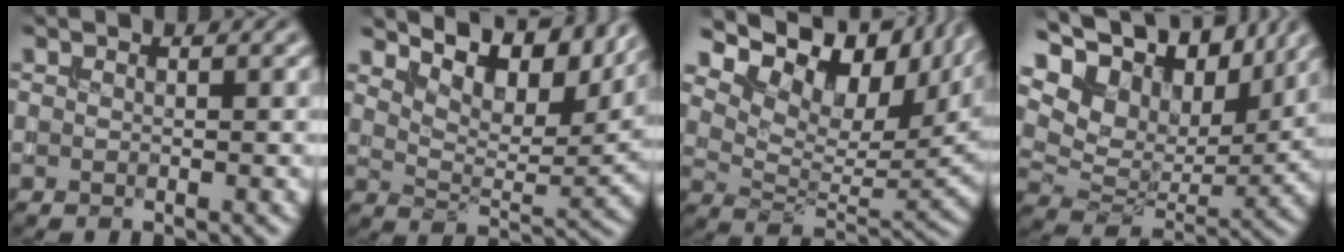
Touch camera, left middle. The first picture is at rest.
{"total": 9.4, "force": [7.0, 3.3, 5.3], "torque": [-0.084, 0.002, 0.111]}
{"total": 15.0, "force": [8.6, 7.6, 9.6], "torque": [-0.160, 0.035, 0.151]}
{"total": 14.7, "force": [8.8, 8.5, 8.0], "torque": [-0.184, 0.045, 0.145]}